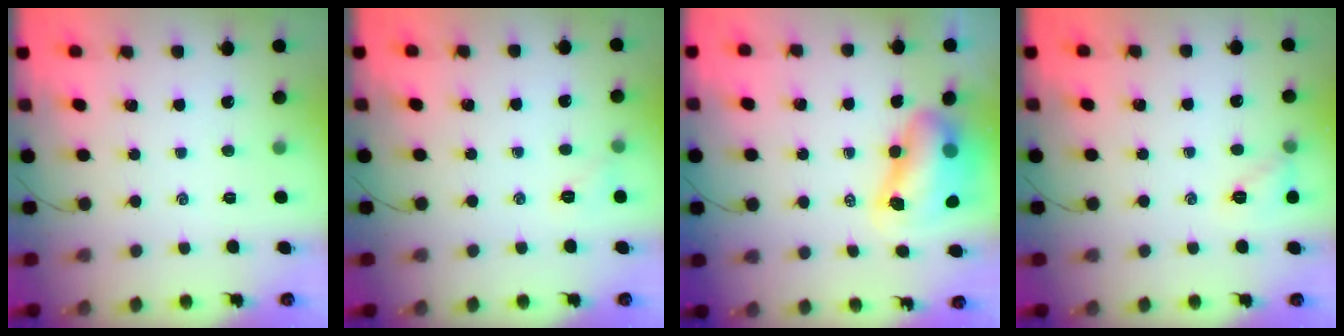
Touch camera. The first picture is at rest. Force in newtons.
{"total": 5.7, "press": 5.5, "slide": 1.5}
{"total": 10.4, "press": 10.0, "slide": 2.8}
{"total": 7.2, "press": 7.0, "slide": 1.4}